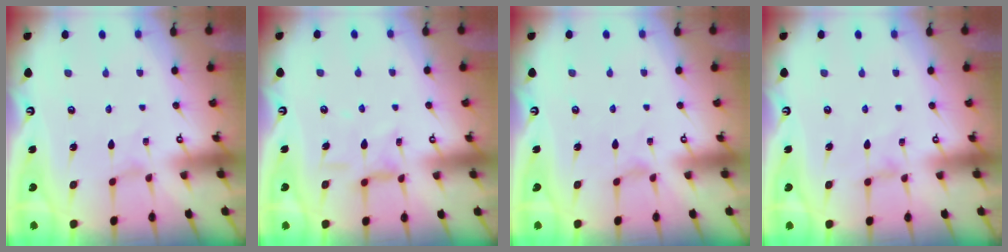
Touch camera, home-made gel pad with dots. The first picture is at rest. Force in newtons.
{"total": 7.3, "press": 7.3, "slide": 0.6}
{"total": 0.0}
{"total": 0.9, "press": 0.8, "slide": 0.4}